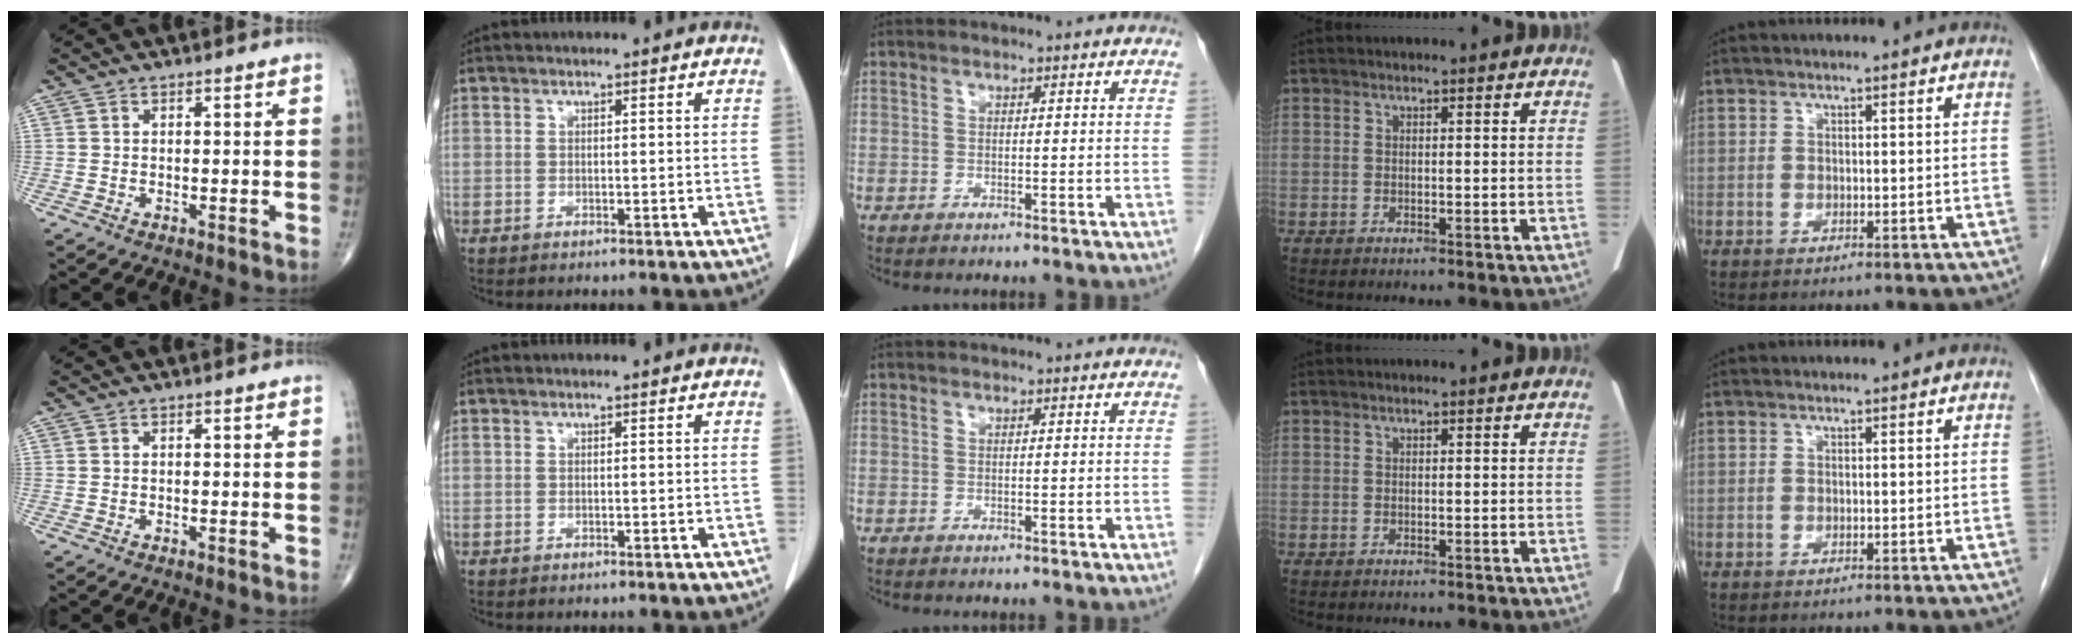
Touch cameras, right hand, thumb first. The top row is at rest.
{}